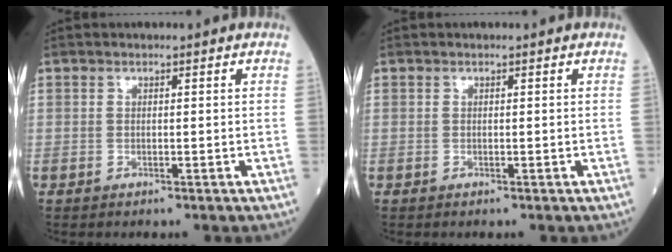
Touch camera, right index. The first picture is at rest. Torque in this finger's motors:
{"motor_torque": [0.02, 0.02, 0.00, -0.01]}